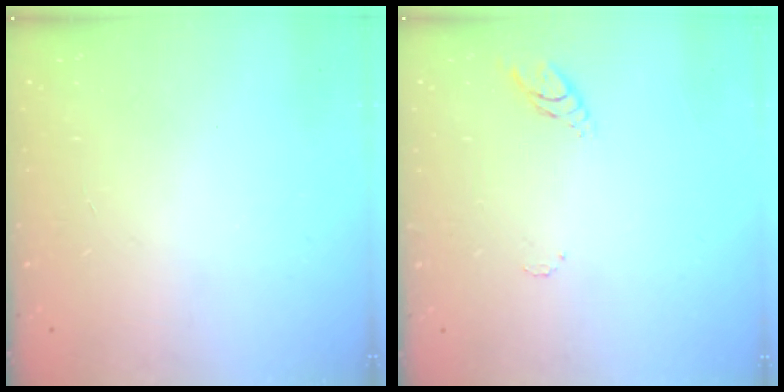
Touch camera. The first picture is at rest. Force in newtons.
{"total": 4.8, "press": 4.8, "slide": 0.4}